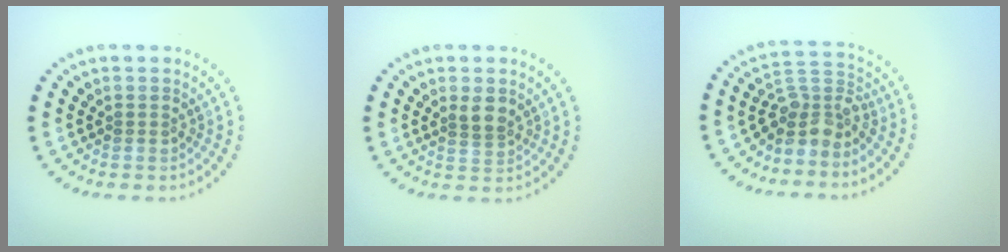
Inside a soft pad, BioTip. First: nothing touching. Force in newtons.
{"total": 2.0, "press": 1.7, "slide": 0.9}
{"total": 3.6, "press": 2.8, "slide": 2.3}